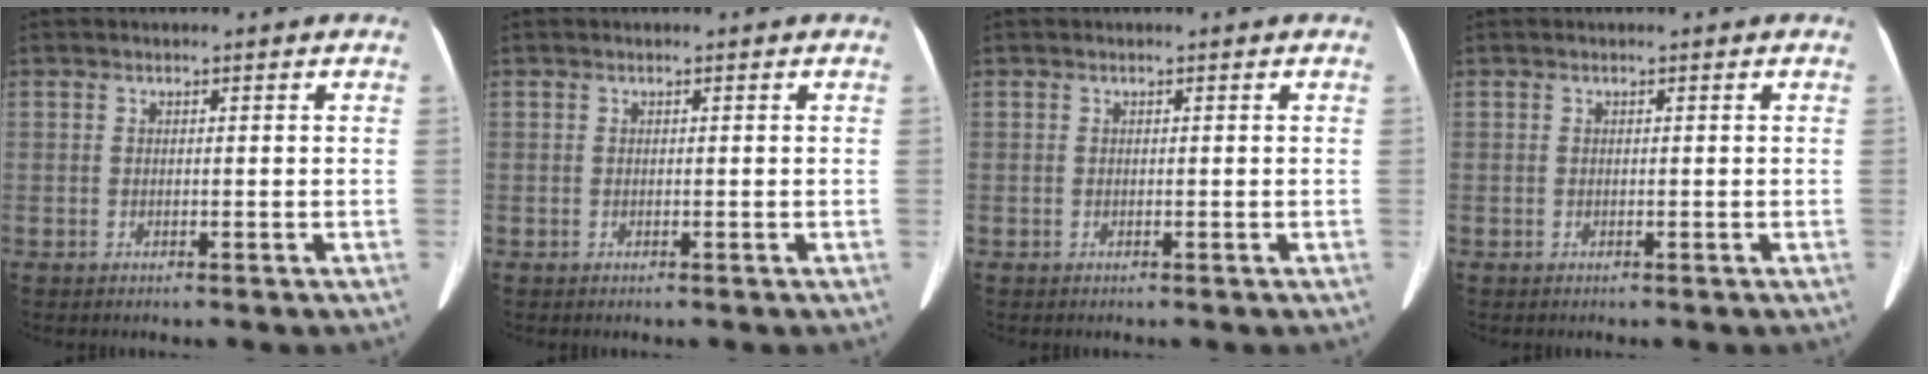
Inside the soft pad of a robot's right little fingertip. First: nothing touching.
{"total": 0.0}
{"total": 0.0}
{"total": 0.0}